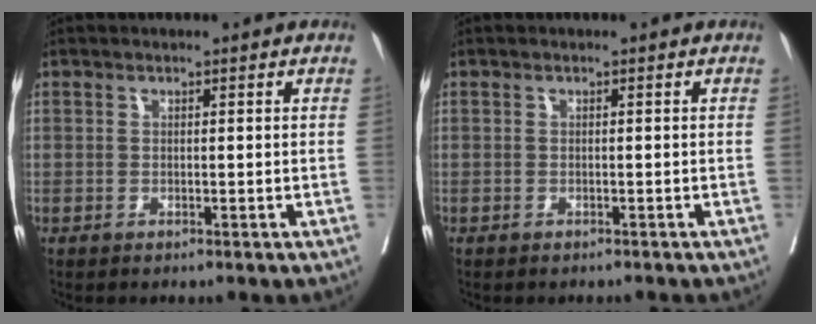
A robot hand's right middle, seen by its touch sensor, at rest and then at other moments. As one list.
[{"total": 1.2, "force": [-1.1, 0.3, 0.3], "torque": [-0.013, -0.004, -0.017]}]